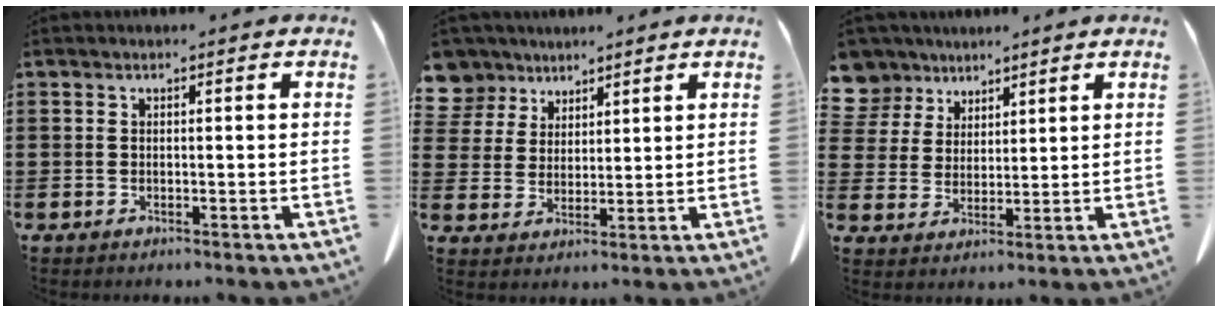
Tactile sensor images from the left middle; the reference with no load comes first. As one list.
[{"total": 5.9, "force": [4.5, 3.8, 0.2], "torque": [-0.030, -0.016, 0.083]}, {"total": 6.3, "force": [4.8, 4.0, 0.3], "torque": [-0.034, -0.018, 0.090]}]